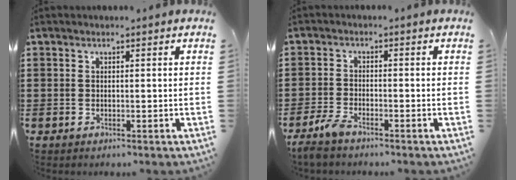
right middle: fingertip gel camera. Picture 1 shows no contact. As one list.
[{"total": 3.3, "force": [-2.7, 0.7, 1.7], "torque": [-0.051, -0.001, -0.061]}]